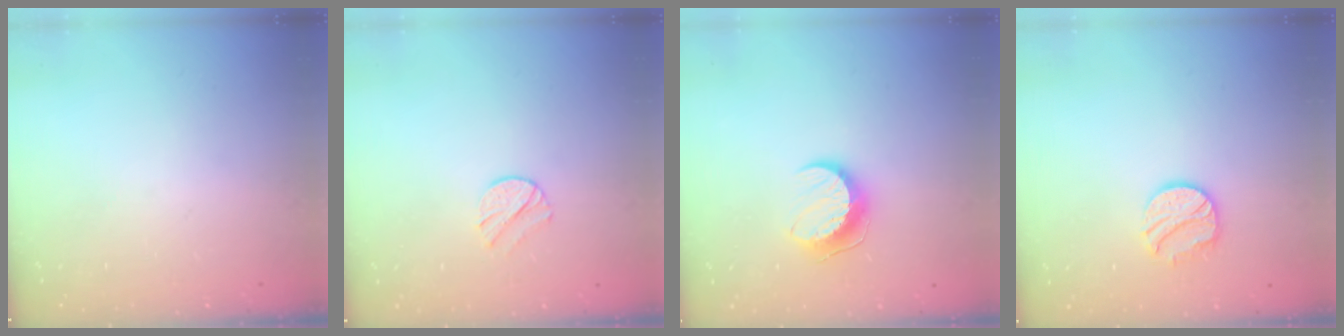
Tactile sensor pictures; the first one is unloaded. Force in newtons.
{"total": 6.1, "press": 6.1, "slide": 0.7}
{"total": 9.8, "press": 9.8, "slide": 0.5}
{"total": 11.1, "press": 11.0, "slide": 0.9}